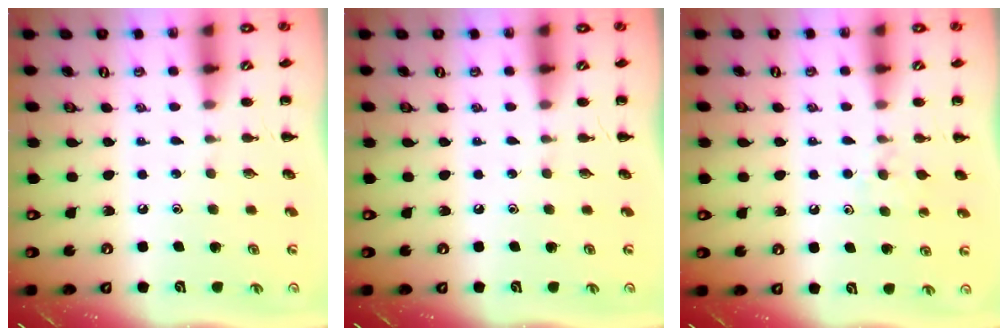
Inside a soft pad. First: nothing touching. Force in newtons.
{"total": 0.0}
{"total": 4.8, "press": 4.5, "slide": 1.7}